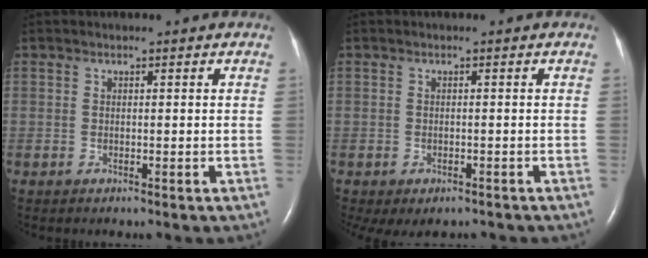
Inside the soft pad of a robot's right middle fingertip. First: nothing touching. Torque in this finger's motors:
{"motor_torque": [1.07, -1.07, 0.34, 0.12]}